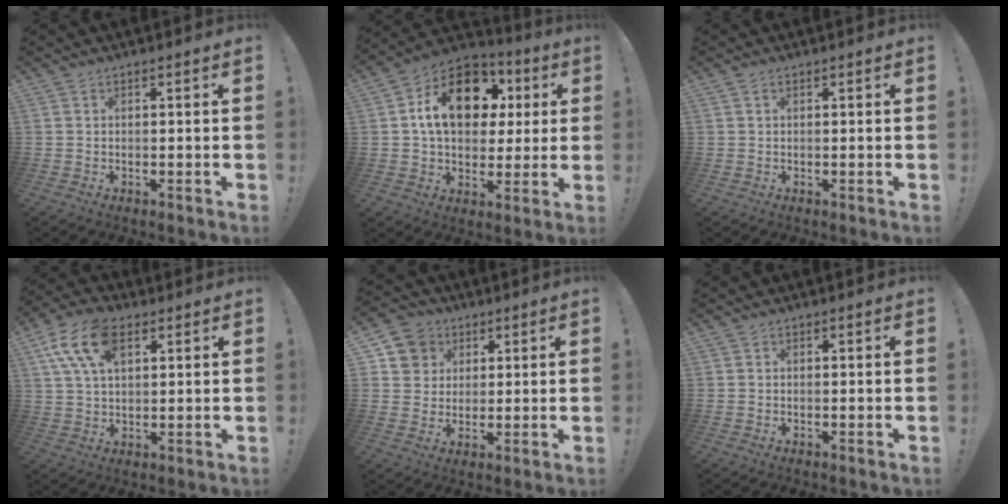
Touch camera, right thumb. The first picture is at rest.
{"total": 18.2, "force": [5.0, 12.7, 12.1], "torque": [-0.169, -0.007, 0.091]}
{"total": 0.7, "force": [0.4, 0.4, 0.5], "torque": [-0.018, 0.005, 0.009]}
{"total": 13.9, "force": [5.9, 8.0, 9.7], "torque": [-0.187, -0.004, 0.110]}
{"total": 8.2, "force": [3.0, 7.5, 1.5], "torque": [-0.021, -0.015, 0.062]}
{"total": 0.0}